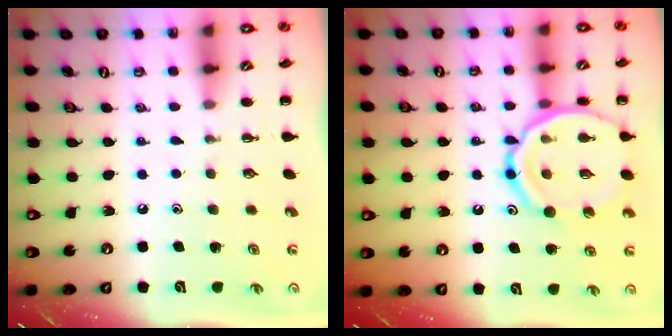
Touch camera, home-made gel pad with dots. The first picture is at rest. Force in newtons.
{"total": 17.6, "press": 17.5, "slide": 2.2}